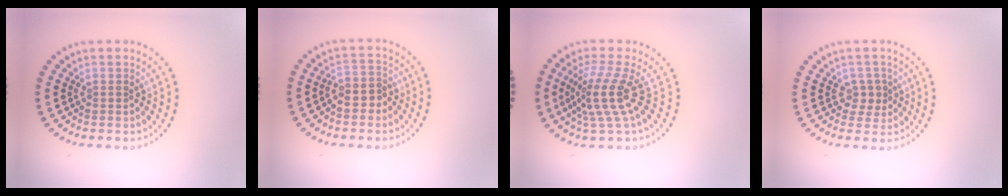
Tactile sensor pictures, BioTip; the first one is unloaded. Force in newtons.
{"total": 2.2, "press": 2.0, "slide": 0.9}
{"total": 4.0, "press": 2.8, "slide": 2.9}
{"total": 1.9, "press": 1.6, "slide": 0.9}